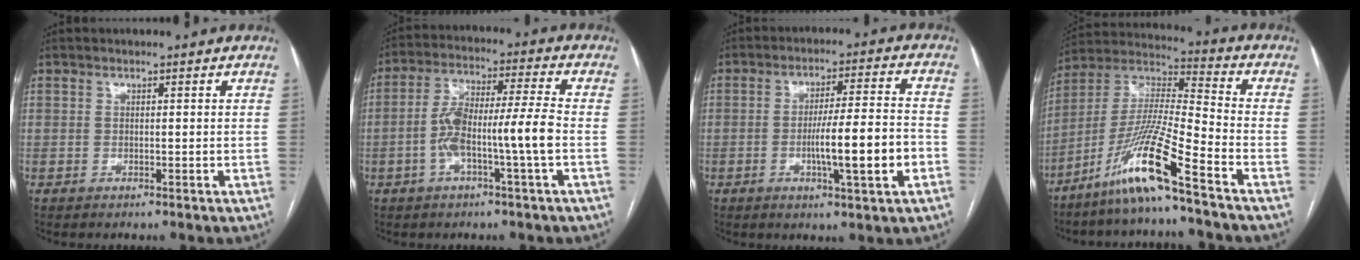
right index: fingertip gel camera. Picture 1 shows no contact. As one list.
[{"total": 10.2, "force": [-2.6, 0.1, 9.9], "torque": [-0.188, 0.022, -0.050]}, {"total": 10.8, "force": [-3.0, 0.3, 10.4], "torque": [-0.167, 0.001, -0.047]}, {"total": 13.2, "force": [-8.3, -1.0, 10.2], "torque": [-0.213, -0.017, -0.165]}]